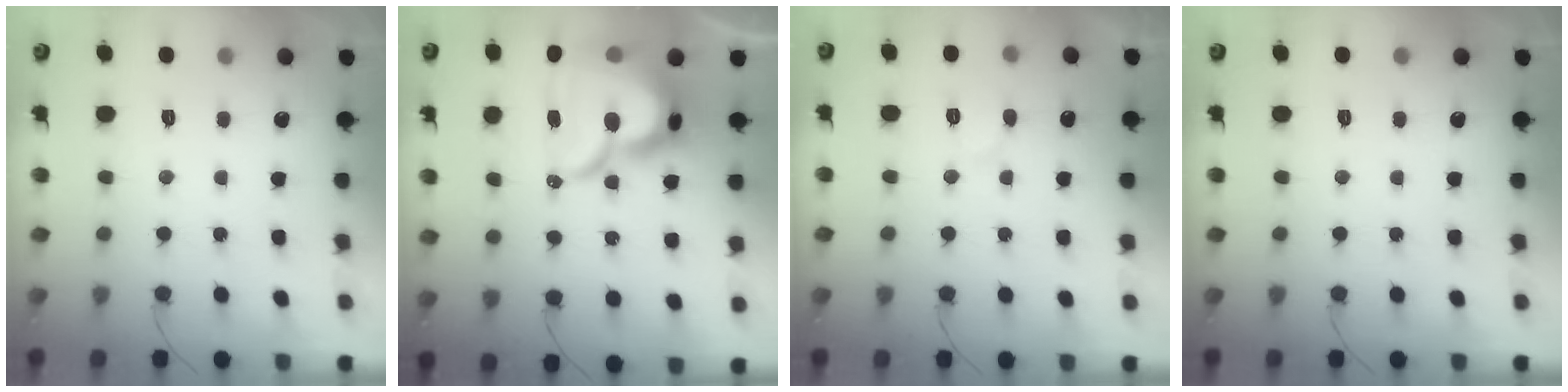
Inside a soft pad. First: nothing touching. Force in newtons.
{"total": 23.0, "press": 23.0, "slide": 1.9}
{"total": 5.7, "press": 5.7, "slide": 0.4}
{"total": 0.0}